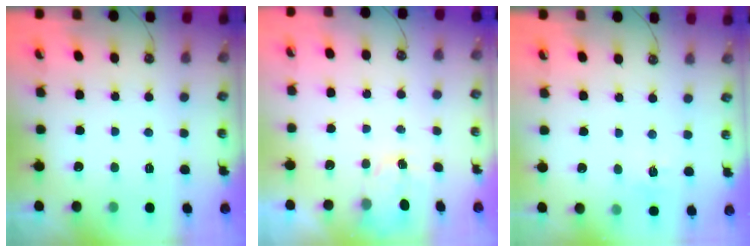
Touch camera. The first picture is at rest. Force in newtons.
{"total": 2.6, "press": 2.6, "slide": 0.4}
{"total": 6.5, "press": 6.5, "slide": 0.6}